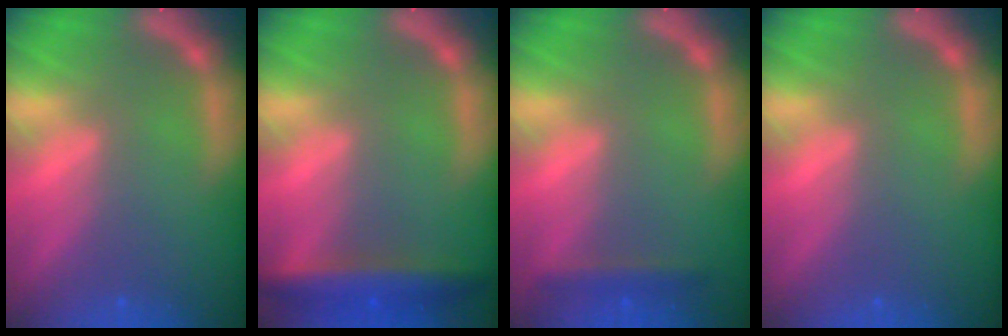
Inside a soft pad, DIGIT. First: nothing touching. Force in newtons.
{"total": 5.0}
{"total": 1.9}
{"total": 0.0}